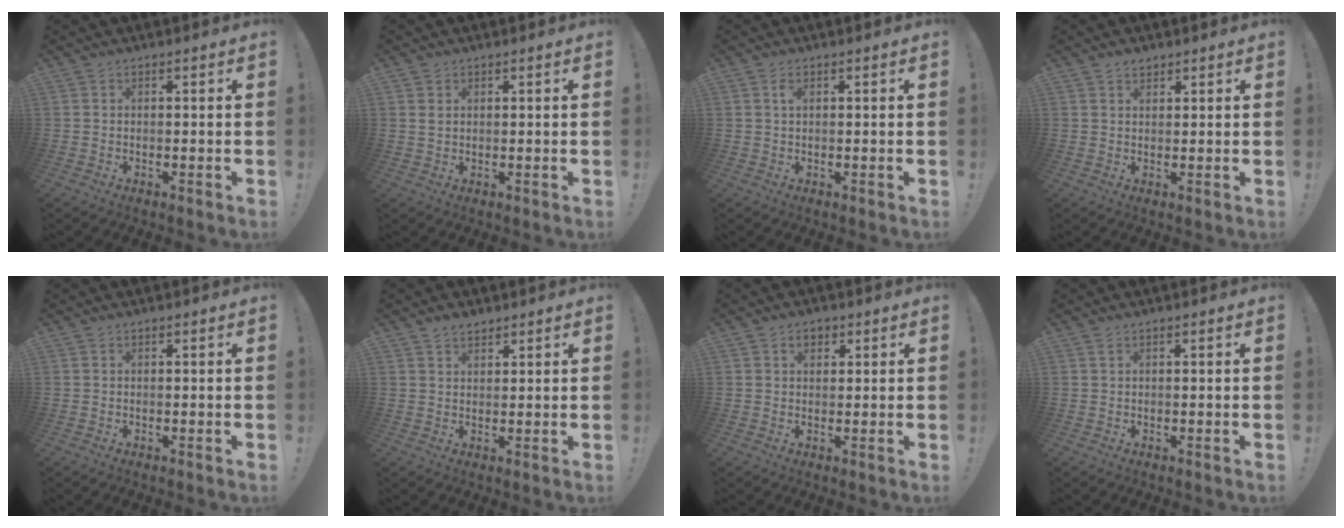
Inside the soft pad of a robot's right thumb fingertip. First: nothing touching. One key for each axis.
{"total": 1.6, "fx": 0.9, "fy": 1.1, "fz": 0.7, "tx": -0.005, "ty": -0.001, "tz": 0.015}
{"total": 1.4, "fx": 0.5, "fy": 0.6, "fz": 1.1, "tx": -0.011, "ty": -0.004, "tz": 0.005}
{"total": 2.0, "fx": 1.6, "fy": 1.1, "fz": 0.4, "tx": 0.003, "ty": -0.010, "tz": 0.028}
{"total": 0.0}
{"total": 2.9, "fx": 2.4, "fy": 1.4, "fz": 0.6, "tx": -0.004, "ty": -0.015, "tz": 0.044}
{"total": 2.9, "fx": 1.1, "fy": 2.1, "fz": 1.6, "tx": -0.018, "ty": 0.001, "tz": 0.017}
{"total": 0.6, "fx": 0.3, "fy": 0.1, "fz": 0.4, "tx": -0.007, "ty": -0.001, "tz": 0.005}